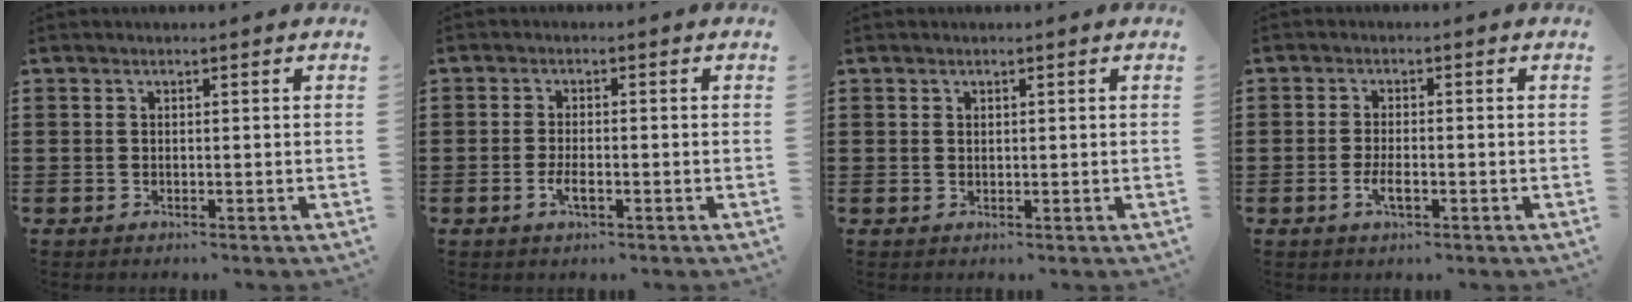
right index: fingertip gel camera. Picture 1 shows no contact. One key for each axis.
{"total": 2.6, "fx": -1.0, "fy": 0.7, "fz": 2.3, "tx": -0.047, "ty": -0.005, "tz": -0.020}
{"total": 0.6, "fx": 0.3, "fy": 0.4, "fz": 0.1, "tx": -0.004, "ty": 0.001, "tz": 0.008}
{"total": 2.9, "fx": -1.1, "fy": 0.8, "fz": 2.6, "tx": -0.052, "ty": -0.003, "tz": -0.021}